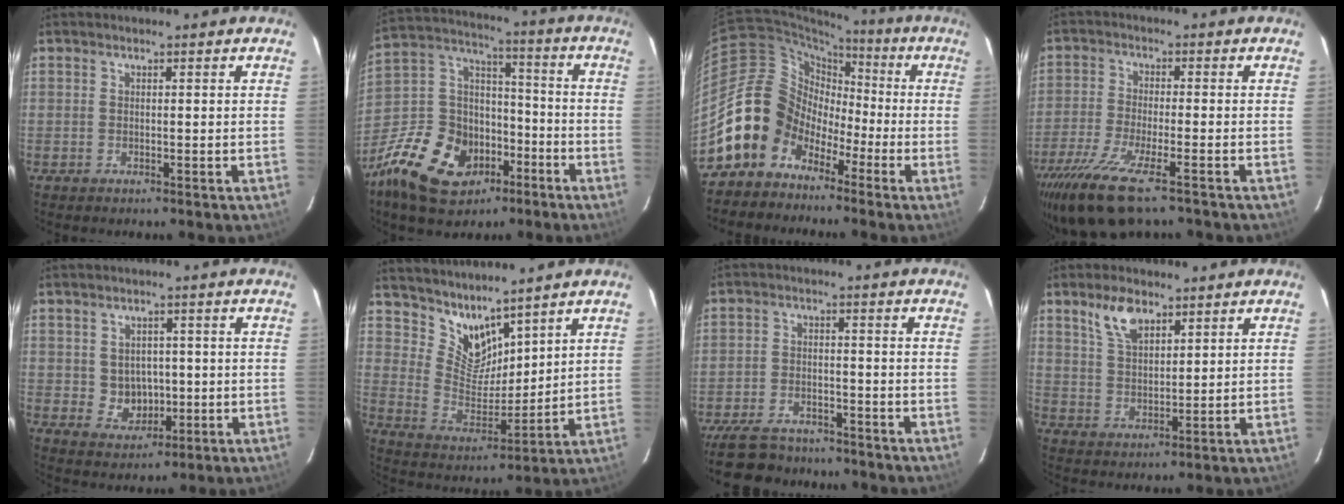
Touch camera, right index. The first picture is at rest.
{"total": 22.0, "force": [-12.6, 14.1, 11.2], "torque": [-0.259, 0.024, -0.200]}
{"total": 13.4, "force": [-6.5, 11.1, 4.0], "torque": [-0.093, 0.036, -0.123]}
{"total": 13.6, "force": [-9.5, 3.1, 9.1], "torque": [-0.204, -0.051, -0.179]}
{"total": 5.4, "force": [-0.2, 5.0, 2.0], "torque": [-0.042, 0.007, 0.012]}
{"total": 9.1, "force": [7.8, 3.6, 2.9], "torque": [-0.052, -0.008, 0.161]}
{"total": 13.5, "force": [-11.3, 5.7, 4.8], "torque": [-0.133, 0.003, -0.173]}
{"total": 7.0, "force": [4.5, 3.3, 4.2], "torque": [-0.077, 0.008, 0.090]}